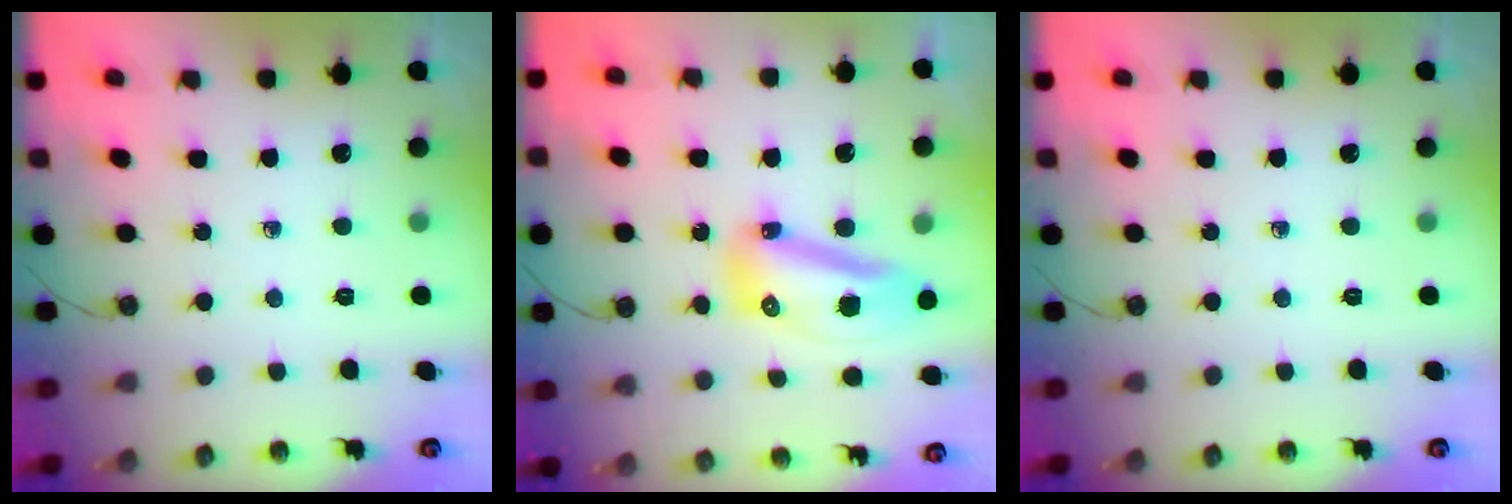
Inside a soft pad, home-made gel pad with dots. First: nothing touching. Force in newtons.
{"total": 13.2, "press": 13.1, "slide": 1.4}
{"total": 0.0}